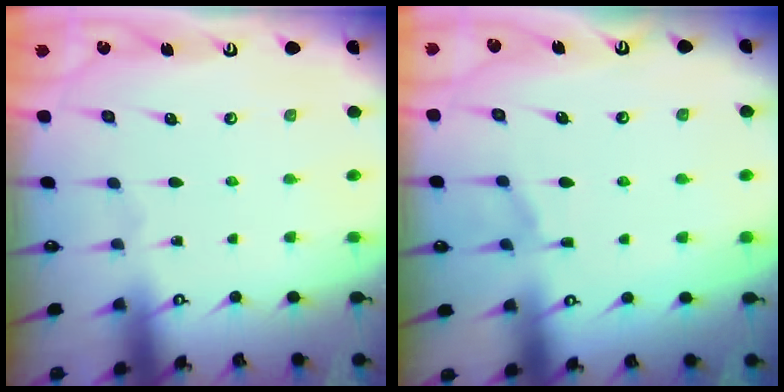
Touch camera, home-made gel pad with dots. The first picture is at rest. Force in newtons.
{"total": 6.3, "press": 6.3, "slide": 0.5}